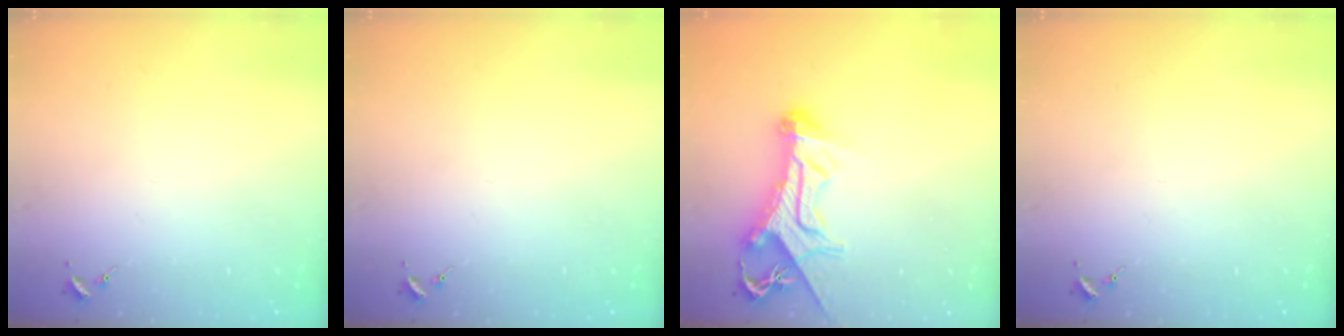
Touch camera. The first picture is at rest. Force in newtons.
{"total": 0.0}
{"total": 16.2, "press": 16.1, "slide": 1.6}
{"total": 0.0}